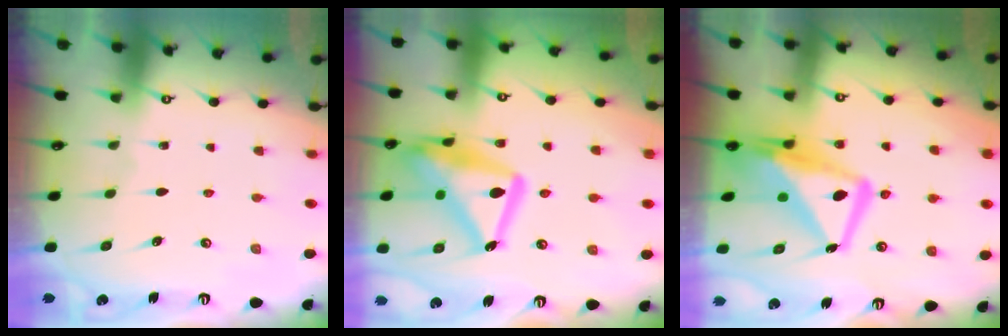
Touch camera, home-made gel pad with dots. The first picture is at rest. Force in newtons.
{"total": 20.3, "press": 20.2, "slide": 1.8}
{"total": 14.9, "press": 14.8, "slide": 1.8}